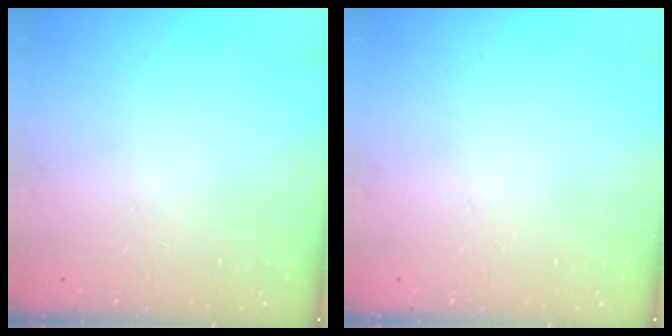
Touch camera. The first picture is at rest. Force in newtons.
{"total": 0.0}